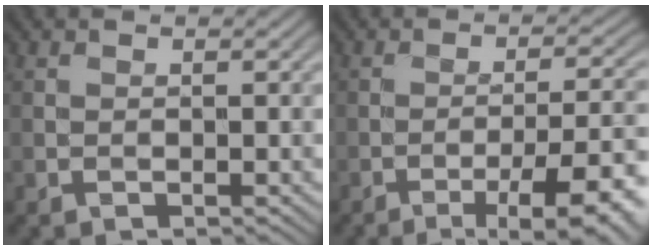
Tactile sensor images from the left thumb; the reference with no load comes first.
{"total": 11.6, "force": [-6.4, 2.9, 9.2], "torque": [-0.126, 0.011, -0.084]}